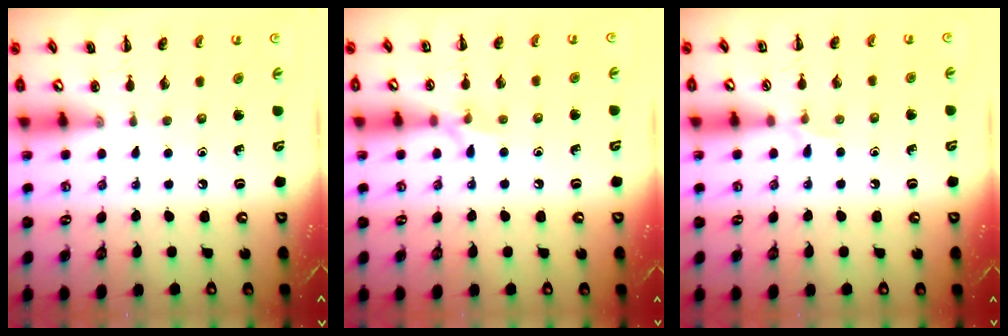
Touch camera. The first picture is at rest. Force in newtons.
{"total": 6.4, "press": 6.2, "slide": 1.6}
{"total": 4.9, "press": 4.6, "slide": 1.8}